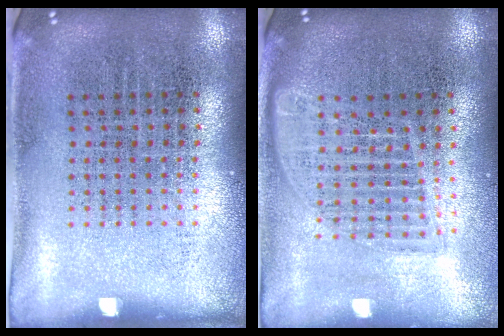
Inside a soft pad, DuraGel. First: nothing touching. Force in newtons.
{"total": 1.7, "press": 1.4, "slide": 0.9}